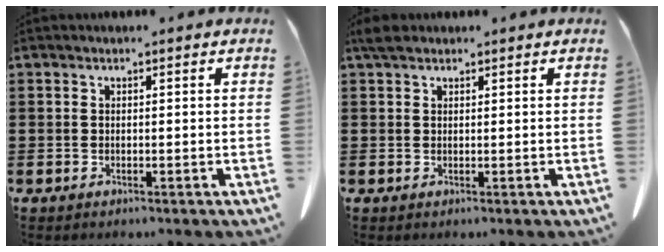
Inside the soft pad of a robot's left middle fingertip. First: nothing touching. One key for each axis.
{"total": 2.0, "fx": 1.6, "fy": 0.9, "fz": 0.9, "tx": -0.023, "ty": 0.004, "tz": 0.031}